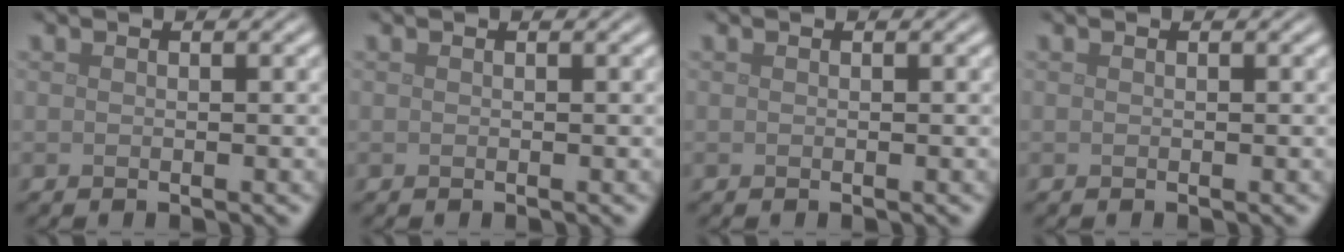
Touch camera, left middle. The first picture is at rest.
{"total": 0.0}
{"total": 0.0}
{"total": 0.0}